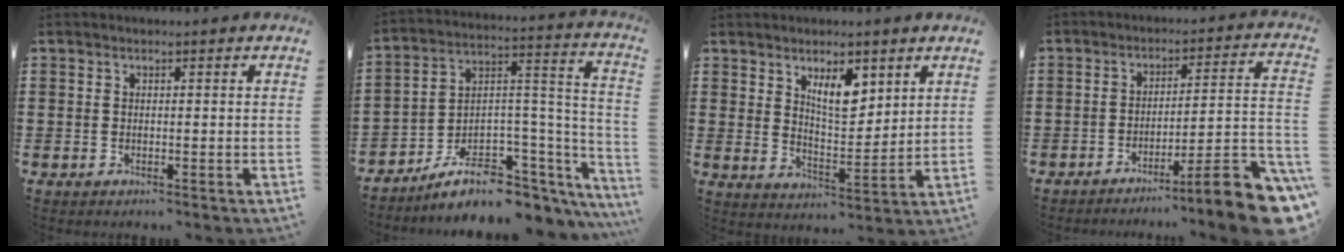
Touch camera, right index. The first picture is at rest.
{"total": 8.2, "force": [-5.7, 4.3, 4.0], "torque": [-0.077, 0.004, -0.099]}
{"total": 6.9, "force": [3.9, 2.9, 4.9], "torque": [-0.083, -0.010, 0.064]}
{"total": 9.7, "force": [-6.9, 0.3, 6.8], "torque": [-0.090, 0.000, -0.131]}